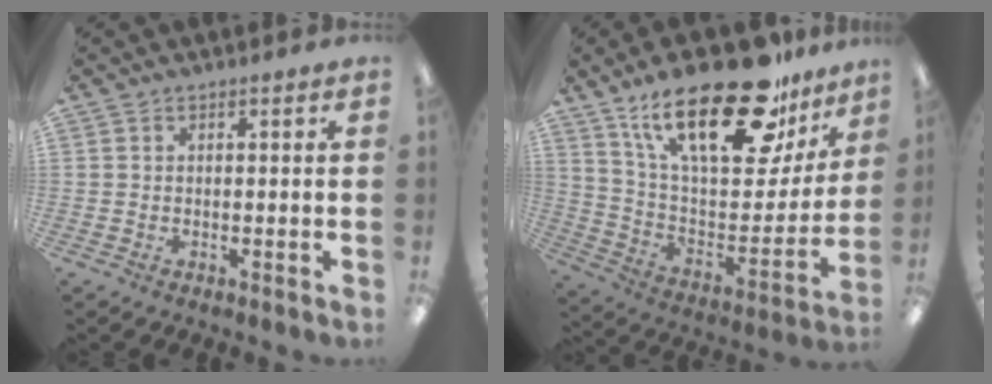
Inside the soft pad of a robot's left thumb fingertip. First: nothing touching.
{"total": 28.7, "force": [19.0, 10.9, 18.5], "torque": [-0.284, -0.114, 0.323]}